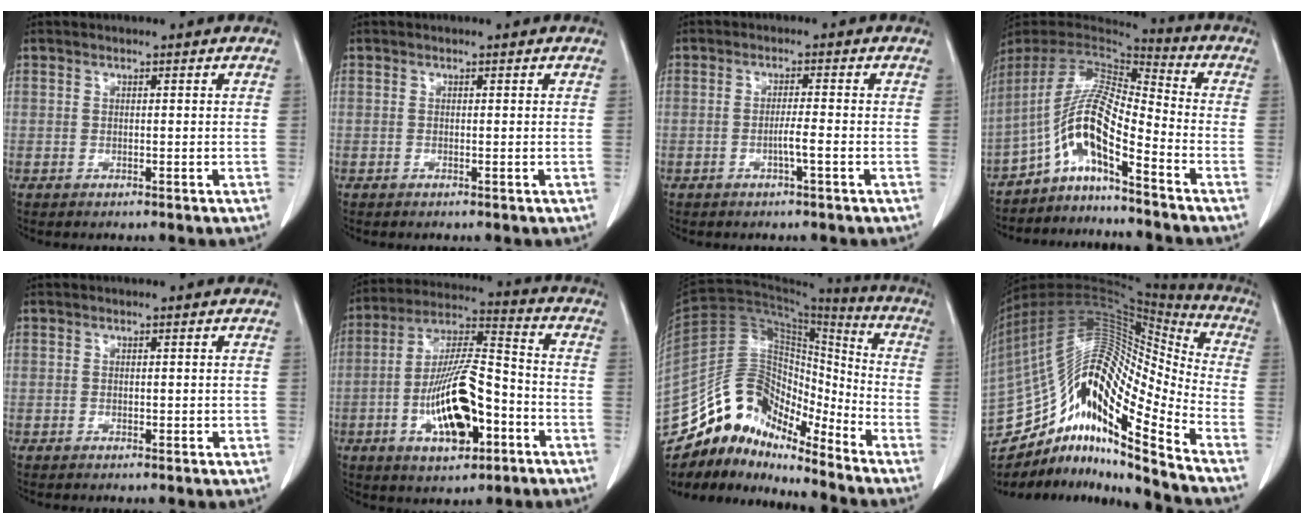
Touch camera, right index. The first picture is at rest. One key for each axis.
{"total": 0.0}
{"total": 3.4, "fx": -1.3, "fy": -0.2, "fz": 3.1, "tx": -0.050, "ty": 0.000, "tz": -0.025}
{"total": 10.9, "fx": -6.6, "fy": 1.1, "fz": 8.6, "tx": -0.161, "ty": 0.019, "tz": -0.123}
{"total": 0.6, "fx": 0.0, "fy": 0.5, "fz": 0.4, "tx": -0.004, "ty": 0.000, "tz": 0.002}
{"total": 15.3, "fx": -5.0, "fy": 5.0, "fz": 13.6, "tx": -0.257, "ty": 0.009, "tz": -0.081}
{"total": 14.7, "fx": -12.5, "fy": 5.6, "fz": 5.4, "tx": -0.082, "ty": 0.079, "tz": -0.225}
{"total": 24.5, "fx": -15.3, "fy": 5.1, "fz": 18.5, "tx": -0.350, "ty": 0.032, "tz": -0.274}